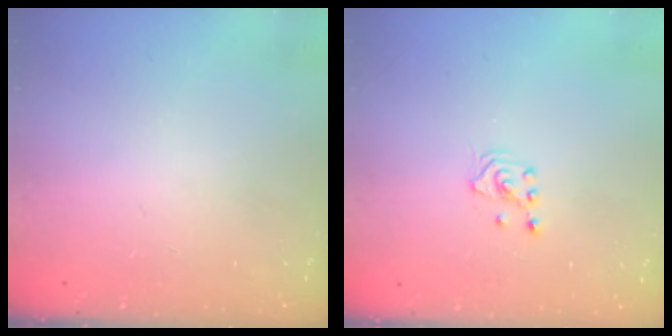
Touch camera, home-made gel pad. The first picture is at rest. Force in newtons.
{"total": 2.1, "press": 2.1, "slide": 0.1}